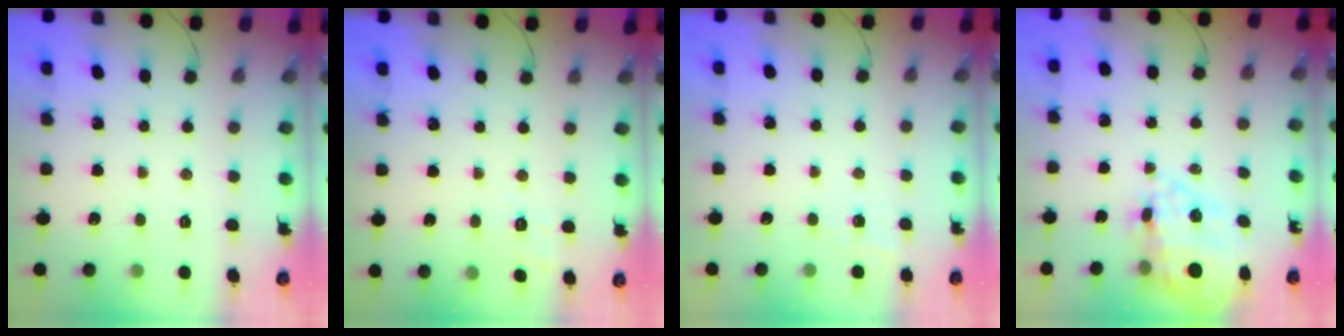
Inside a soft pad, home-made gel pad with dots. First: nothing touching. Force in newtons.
{"total": 2.1, "press": 0.6, "slide": 2.0}
{"total": 4.3, "press": 4.2, "slide": 0.9}
{"total": 14.1, "press": 13.7, "slide": 3.4}